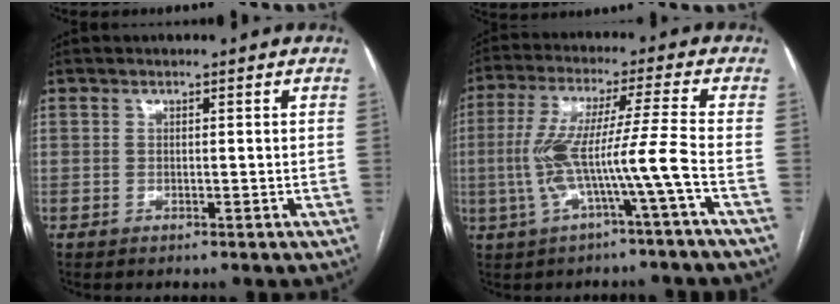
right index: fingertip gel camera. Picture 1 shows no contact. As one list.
[{"total": 9.9, "force": [-2.9, -1.3, 9.4], "torque": [-0.200, 0.018, -0.052]}]